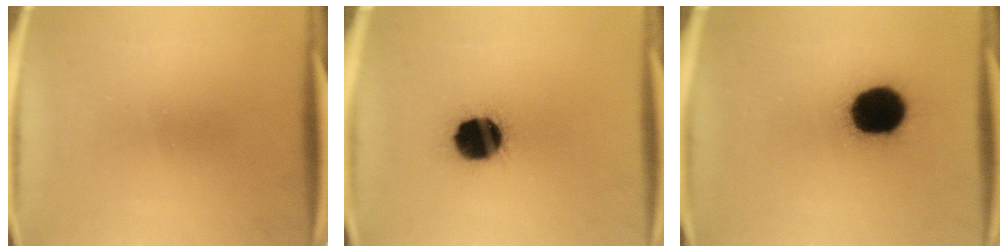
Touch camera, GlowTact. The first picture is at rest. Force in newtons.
{"total": 15.3}
{"total": 18.5}